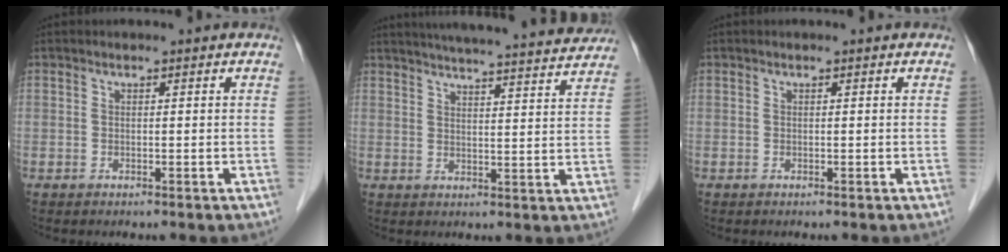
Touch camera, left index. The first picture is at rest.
{"total": 22.4, "force": [20.8, 1.0, 8.3], "torque": [-0.126, -0.011, 0.261]}
{"total": 0.0}